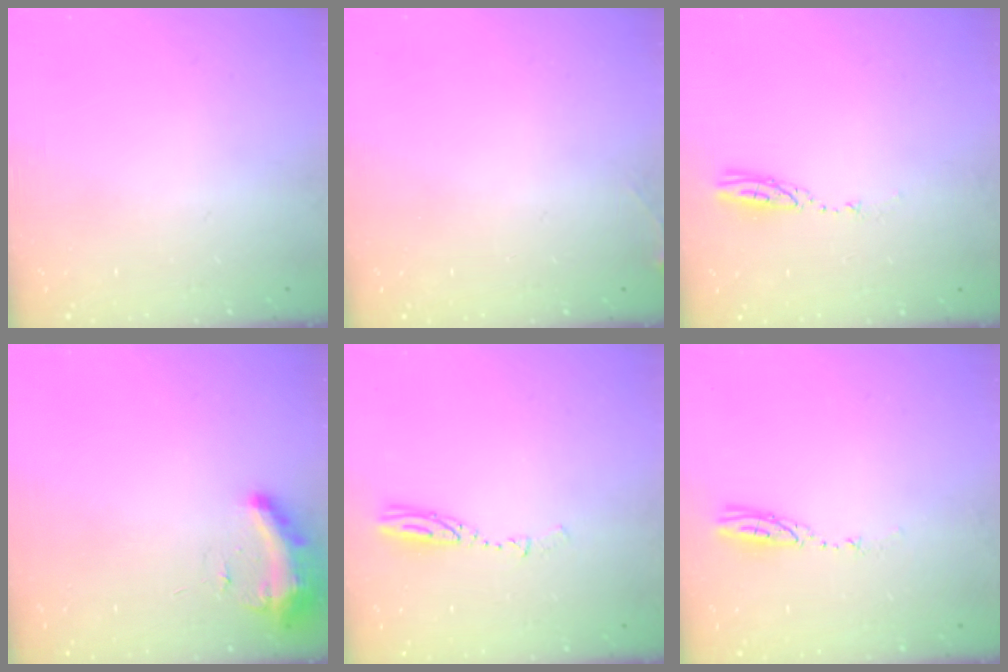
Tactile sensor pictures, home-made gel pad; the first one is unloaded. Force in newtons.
{"total": 4.0, "press": 3.9, "slide": 0.6}
{"total": 3.3, "press": 3.3, "slide": 0.2}
{"total": 9.1, "press": 9.1, "slide": 1.0}
{"total": 3.7, "press": 3.7, "slide": 0.4}
{"total": 3.5, "press": 3.5, "slide": 0.3}